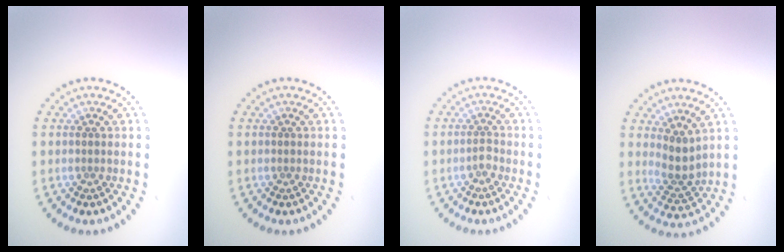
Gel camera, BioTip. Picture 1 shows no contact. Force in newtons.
{"total": 0.0}
{"total": 1.0, "press": 0.7, "slide": 0.6}
{"total": 2.5, "press": 1.9, "slide": 1.6}